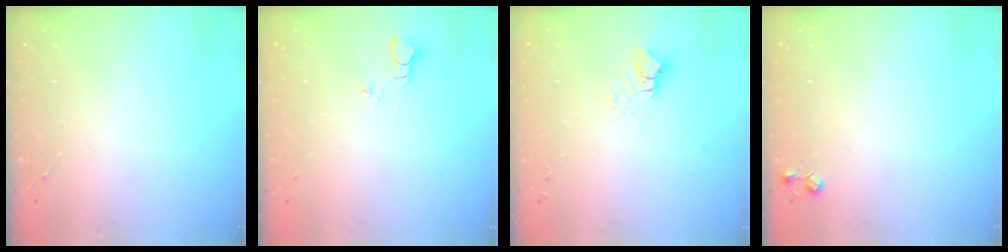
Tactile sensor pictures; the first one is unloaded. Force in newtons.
{"total": 2.4, "press": 2.4, "slide": 0.2}
{"total": 6.3, "press": 6.3, "slide": 0.5}
{"total": 4.4, "press": 4.4, "slide": 0.7}